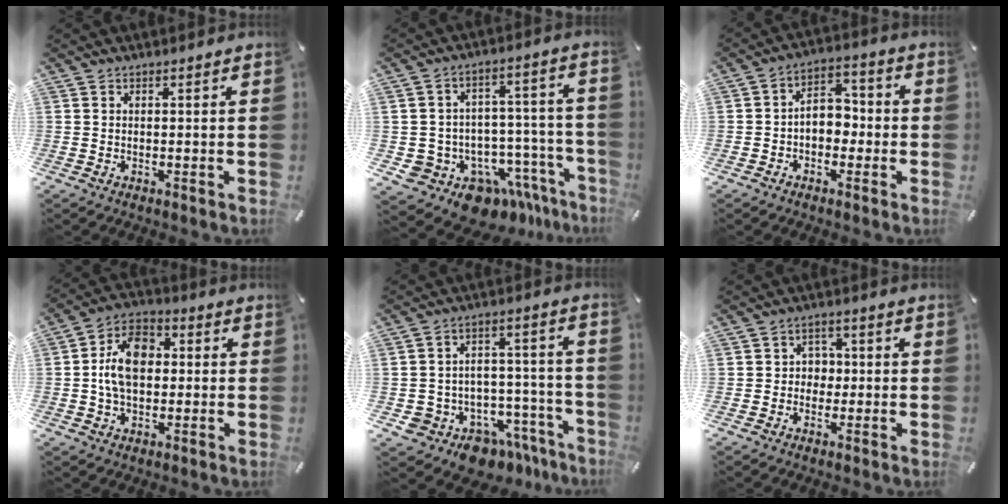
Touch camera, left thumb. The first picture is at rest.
{"total": 13.1, "force": [-8.4, 9.0, 4.4], "torque": [-0.034, 0.044, -0.132]}
{"total": 6.0, "force": [-1.8, 4.7, 3.4], "torque": [-0.053, 0.015, -0.034]}
{"total": 10.9, "force": [0.3, 7.9, 7.6], "torque": [-0.150, 0.011, 0.003]}
{"total": 9.4, "force": [-6.6, 6.4, 2.3], "torque": [-0.028, 0.033, -0.105]}
{"total": 4.6, "force": [-0.7, 4.4, 1.1], "torque": [-0.015, 0.013, -0.017]}